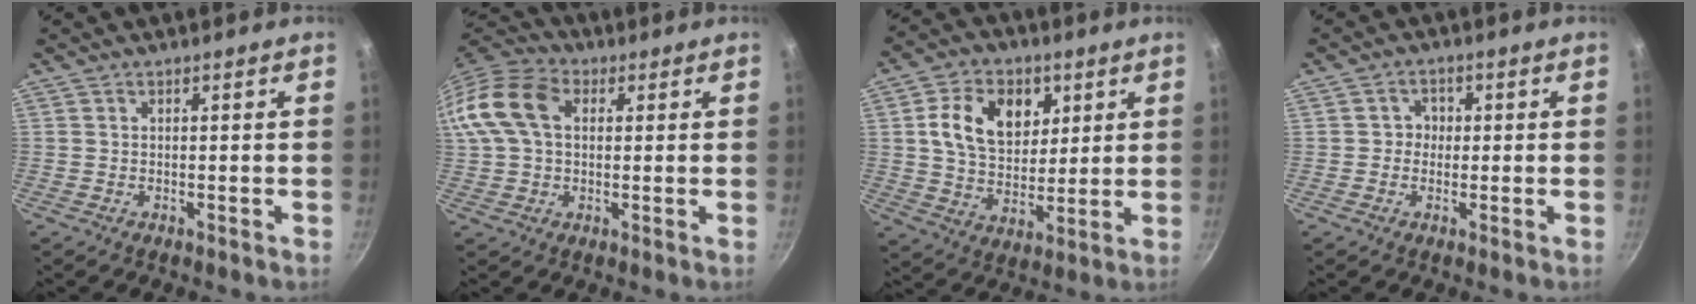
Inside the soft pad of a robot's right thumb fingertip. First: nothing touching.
{"total": 14.5, "force": [3.2, 9.9, 10.1], "torque": [-0.189, 0.028, 0.043]}
{"total": 14.0, "force": [4.4, 10.1, 8.7], "torque": [-0.118, -0.012, 0.071]}
{"total": 2.9, "force": [-0.1, 2.7, 1.0], "torque": [0.009, 0.006, -0.005]}